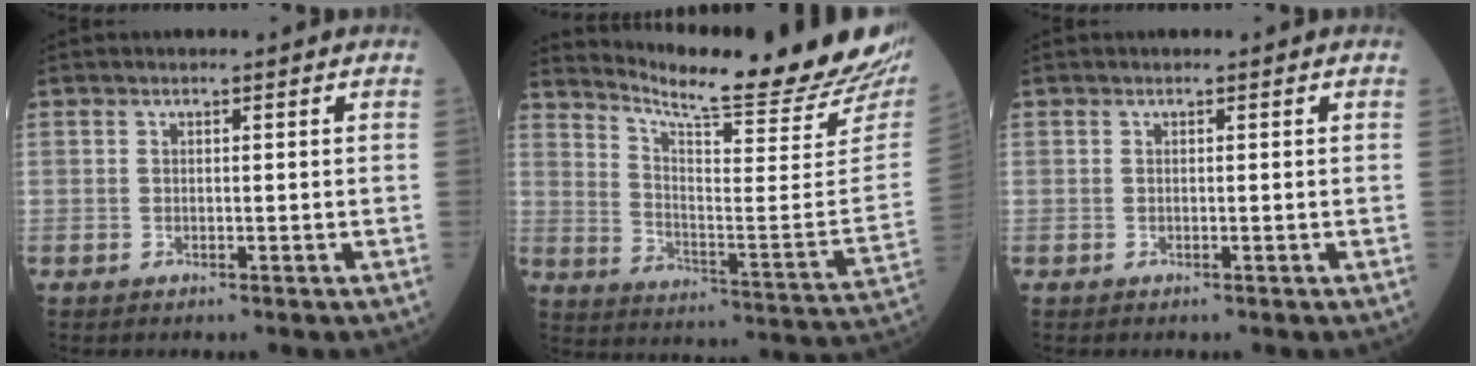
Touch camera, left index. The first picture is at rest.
{"total": 24.1, "force": [22.2, 0.6, 9.3], "torque": [-0.154, -0.109, 0.291]}
{"total": 0.0}